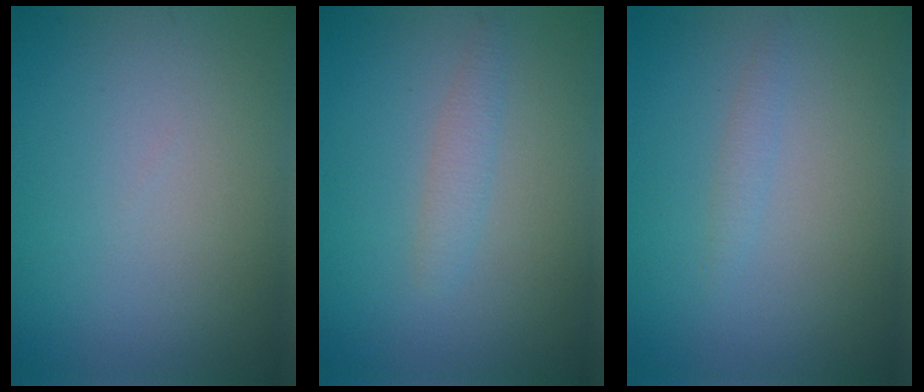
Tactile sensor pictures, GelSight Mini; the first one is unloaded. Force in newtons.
{"total": 1.4, "press": 1.4, "slide": 0.1}
{"total": 0.9, "press": 0.9, "slide": 0.0}